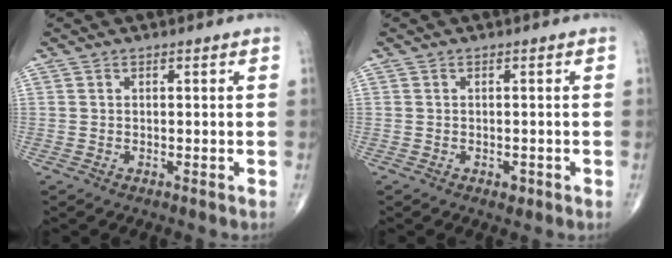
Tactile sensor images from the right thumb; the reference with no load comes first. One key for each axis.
{"total": 1.2, "fx": -0.6, "fy": 0.7, "fz": 0.7, "tx": -0.005, "ty": 0.001, "tz": -0.008}